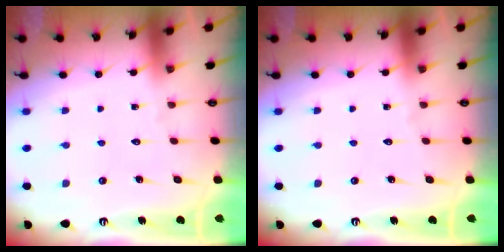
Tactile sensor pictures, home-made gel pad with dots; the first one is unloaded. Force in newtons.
{"total": 0.0}